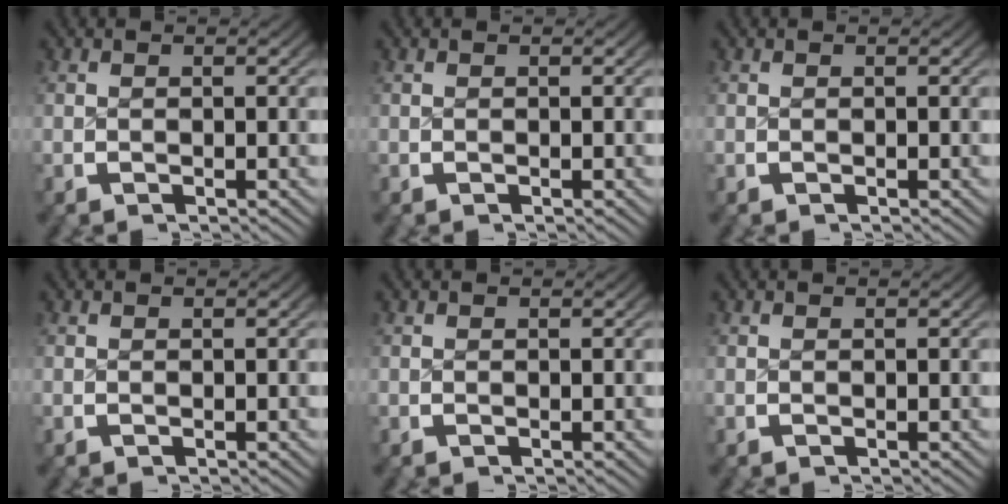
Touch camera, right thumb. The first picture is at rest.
{"total": 0.0}
{"total": 0.0}
{"total": 0.0}
{"total": 0.0}
{"total": 0.0}